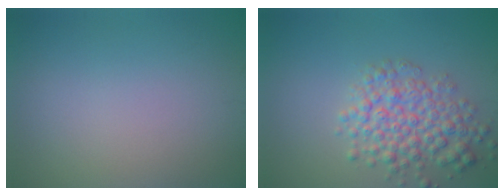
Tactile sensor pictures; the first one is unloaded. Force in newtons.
{"total": 4.9, "press": 4.9, "slide": 0.2}